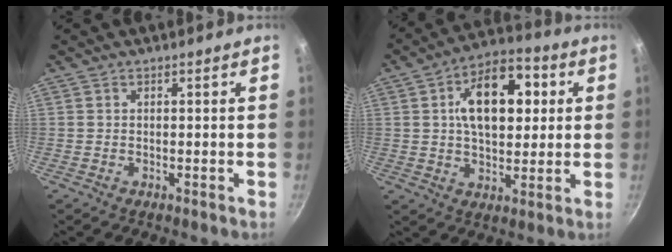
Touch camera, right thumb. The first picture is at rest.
{"total": 16.2, "force": [3.5, 9.7, 12.5], "torque": [-0.152, 0.008, 0.044]}